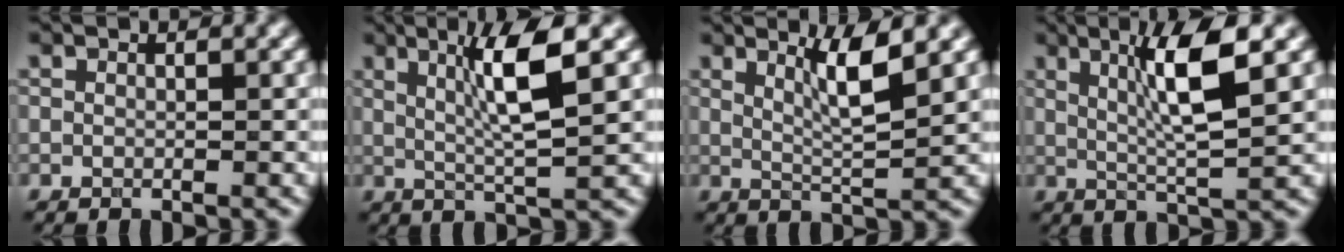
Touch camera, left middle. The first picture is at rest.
{"total": 6.0, "force": [1.9, 0.7, 5.6], "torque": [-0.101, 0.001, 0.037]}
{"total": 4.1, "force": [1.9, 0.6, 3.5], "torque": [-0.057, -0.007, 0.038]}
{"total": 6.6, "force": [2.1, 1.0, 6.1], "torque": [-0.106, 0.002, 0.040]}